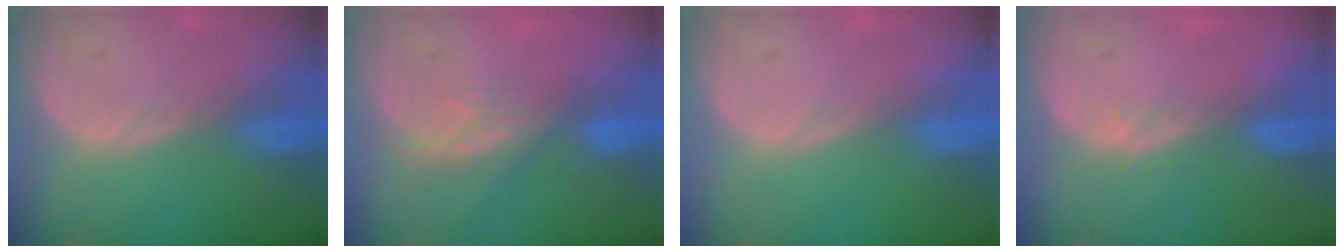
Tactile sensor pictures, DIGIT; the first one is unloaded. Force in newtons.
{"total": 4.0, "press": 3.7, "slide": 1.4}
{"total": 0.0}
{"total": 1.0, "press": 0.7, "slide": 0.7}